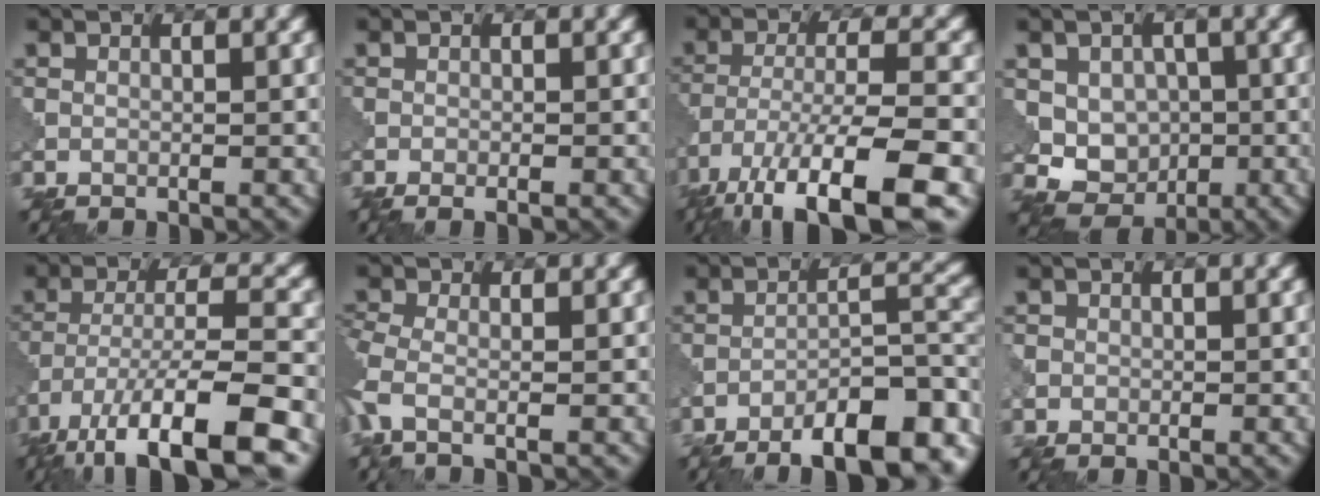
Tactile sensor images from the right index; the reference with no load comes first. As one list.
[{"total": 1.1, "force": [-0.8, 0.3, 0.7], "torque": [0.001, -0.001, -0.013]}, {"total": 11.9, "force": [-8.5, 3.0, 7.8], "torque": [-0.158, -0.015, -0.140]}, {"total": 4.9, "force": [-0.2, 4.4, 2.0], "torque": [-0.026, -0.009, 0.001]}, {"total": 11.4, "force": [-8.1, 2.7, 7.7], "torque": [-0.141, -0.006, -0.137]}, {"total": 3.1, "force": [-1.1, 1.1, 2.7], "torque": [-0.052, -0.013, -0.030]}, {"total": 10.9, "force": [-8.5, 2.5, 6.3], "torque": [-0.091, 0.006, -0.125]}, {"total": 1.1, "force": [-0.4, 1.0, -0.3], "torque": [0.008, -0.002, 0.002]}]